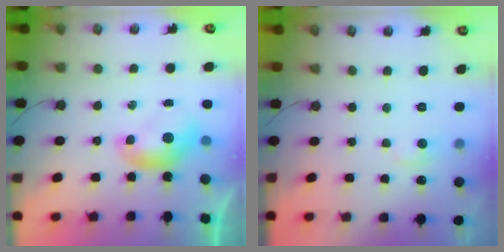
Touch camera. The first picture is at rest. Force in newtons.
{"total": 1.8, "press": 1.7, "slide": 0.7}